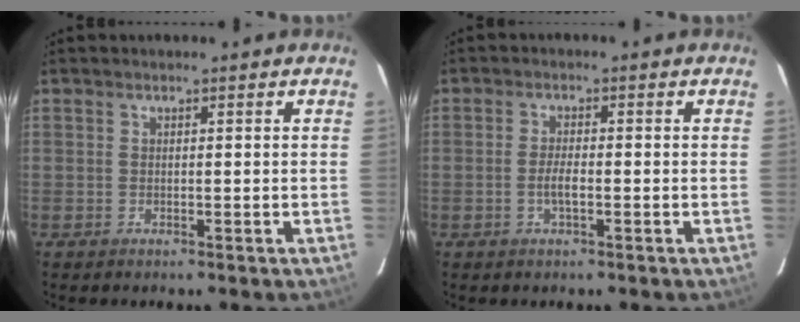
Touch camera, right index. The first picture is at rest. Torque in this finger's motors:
{"motor_torque": [0.52, -0.25, 0.26, 0.08]}